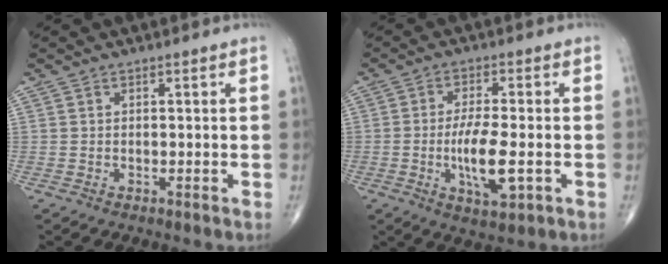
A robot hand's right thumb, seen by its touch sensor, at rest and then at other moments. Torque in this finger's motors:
{"motor_torque": [2.72, 2.28, 1.35, -0.40, 0.30]}